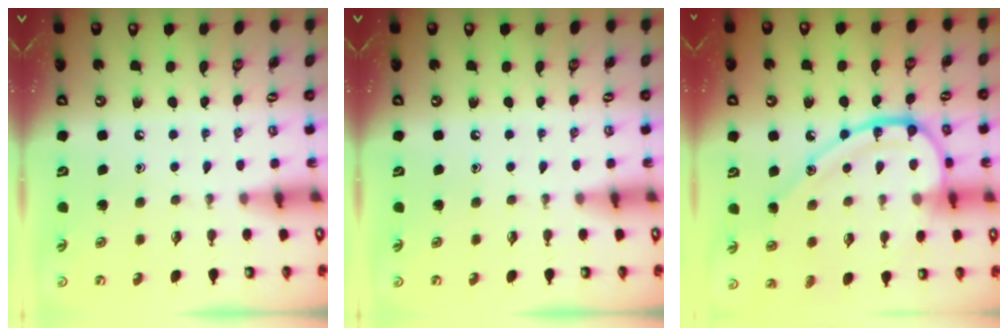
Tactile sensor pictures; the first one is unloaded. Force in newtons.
{"total": 0.0}
{"total": 16.6, "press": 16.5, "slide": 1.2}